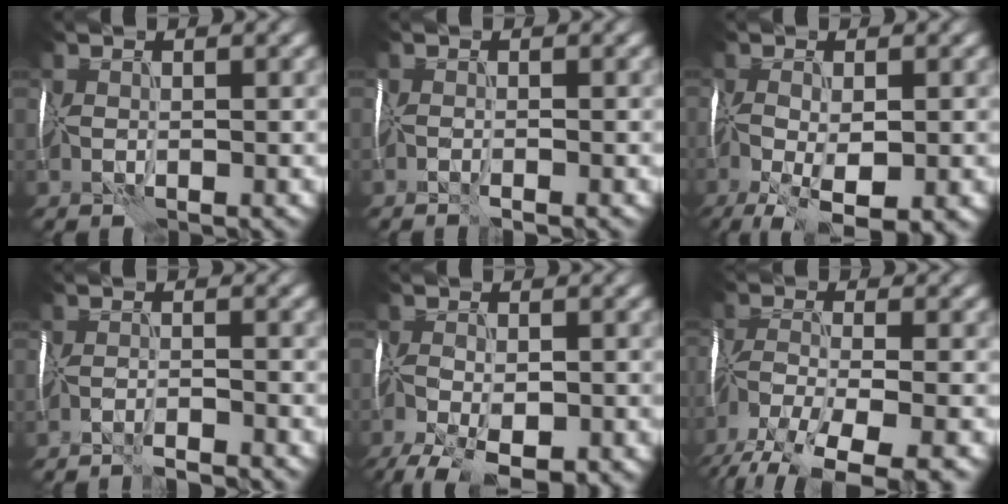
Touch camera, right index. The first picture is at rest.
{"total": 1.1, "force": [-0.9, 0.0, 0.7], "torque": [-0.010, -0.004, -0.016]}
{"total": 7.4, "force": [-3.5, 2.7, 6.0], "torque": [-0.116, -0.014, -0.049]}
{"total": 3.4, "force": [-3.2, 0.1, 1.1], "torque": [-0.018, 0.002, -0.052]}
{"total": 8.4, "force": [-5.4, 3.4, 5.5], "torque": [-0.111, -0.032, -0.080]}
{"total": 10.1, "force": [-7.4, 2.8, 6.3], "torque": [-0.123, -0.027, -0.126]}